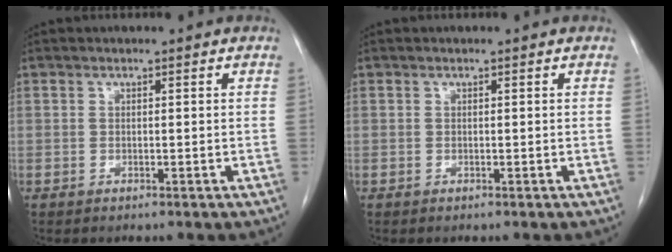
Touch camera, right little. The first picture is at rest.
{"total": 0.0}